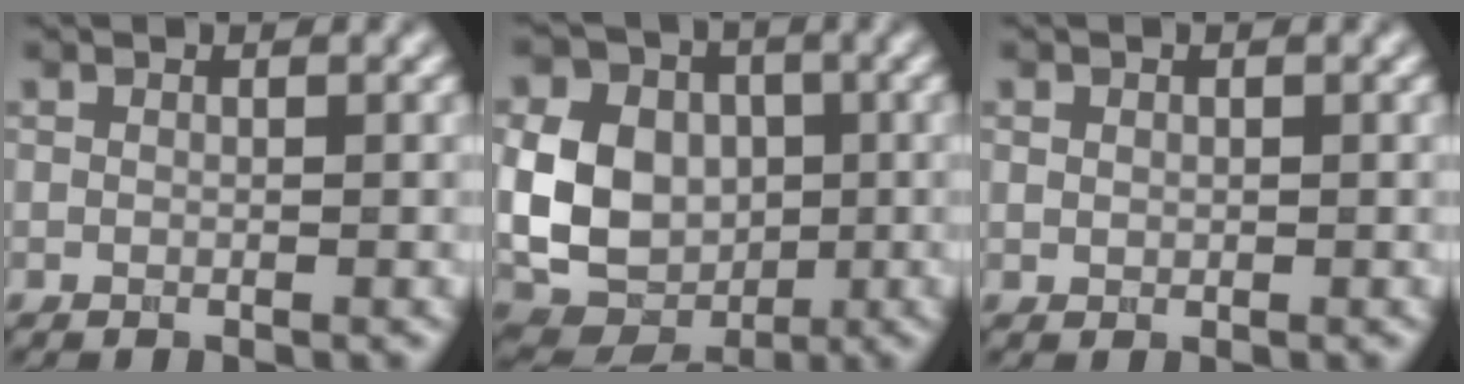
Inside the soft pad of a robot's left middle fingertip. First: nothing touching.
{"total": 8.9, "force": [0.1, 7.0, 5.4], "torque": [-0.099, -0.008, -0.004]}
{"total": 0.6, "force": [0.2, 0.5, 0.2], "torque": [-0.002, -0.002, 0.005]}